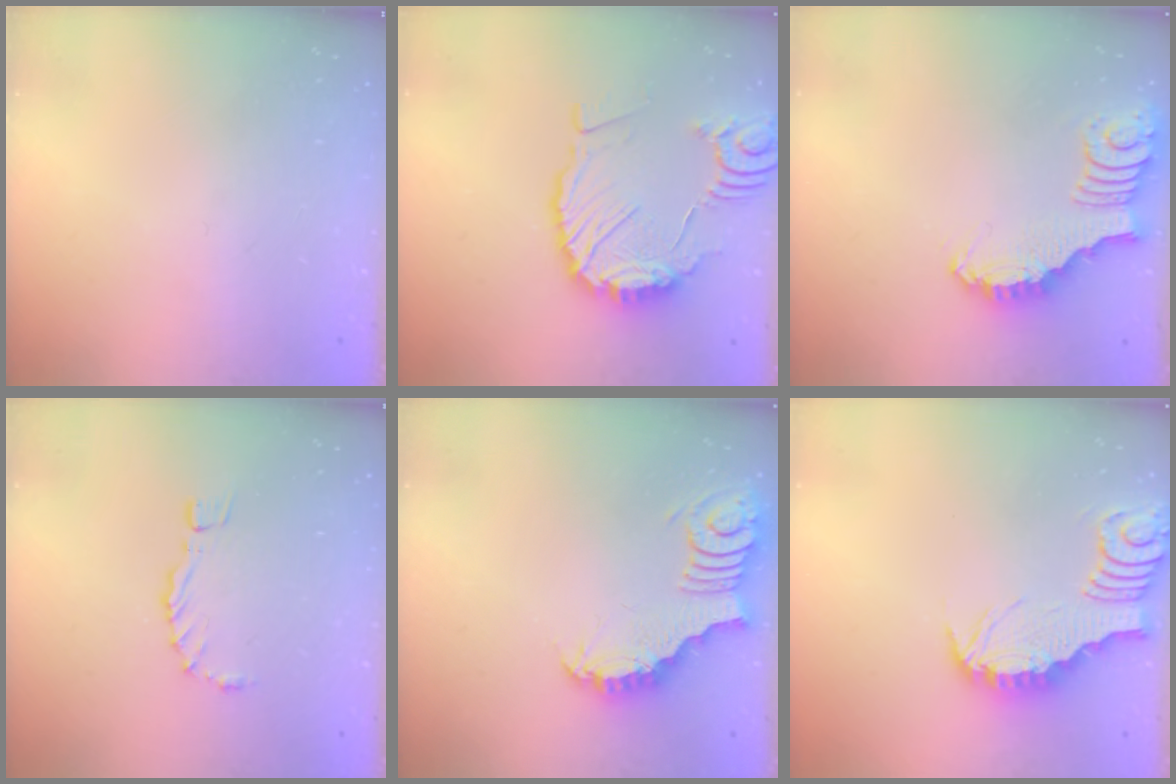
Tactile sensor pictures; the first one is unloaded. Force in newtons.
{"total": 11.9, "press": 11.8, "slide": 1.3}
{"total": 2.1, "press": 2.1, "slide": 0.4}
{"total": 1.2, "press": 1.2, "slide": 0.3}
{"total": 3.6, "press": 3.5, "slide": 0.7}
{"total": 3.4, "press": 3.4, "slide": 0.4}